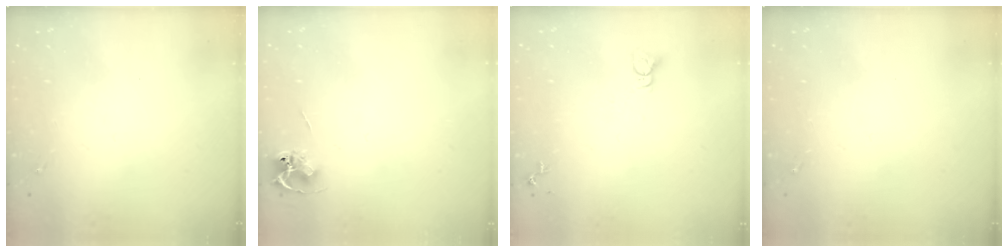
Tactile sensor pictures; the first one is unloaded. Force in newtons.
{"total": 6.5, "press": 6.5, "slide": 0.5}
{"total": 2.2, "press": 2.2, "slide": 0.1}
{"total": 0.0}